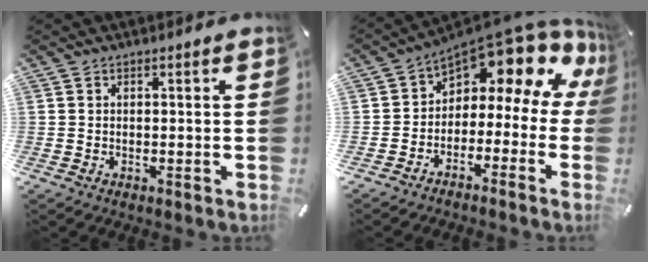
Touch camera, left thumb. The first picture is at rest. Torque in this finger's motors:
{"motor_torque": [0.15, 1.34, 0.81, 0.68, 0.07]}